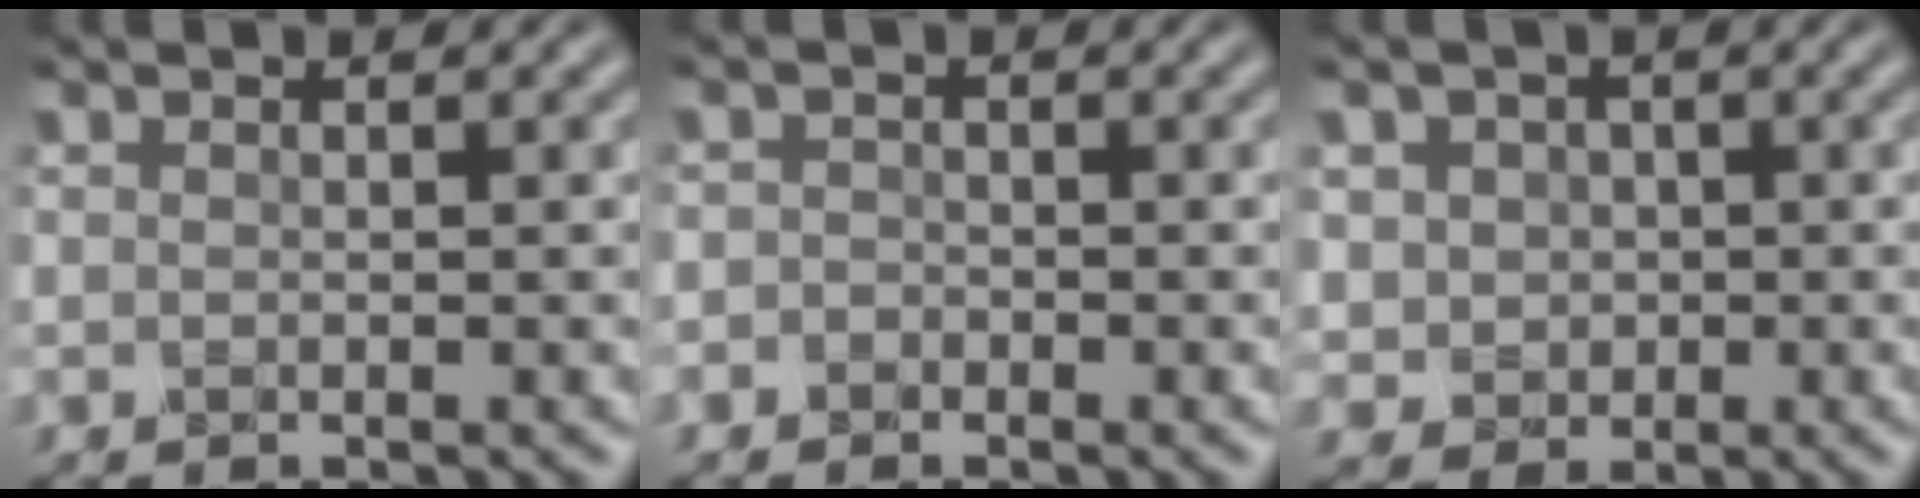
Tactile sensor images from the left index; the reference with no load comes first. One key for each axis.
{"total": 1.0, "fx": -0.6, "fy": 0.9, "fz": 0.1, "tx": 0.010, "ty": 0.000, "tz": -0.017}
{"total": 3.0, "fx": 0.3, "fy": 2.8, "fz": 0.9, "tx": -0.014, "ty": 0.001, "tz": 0.003}